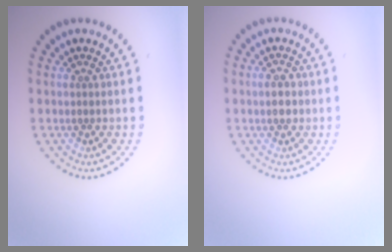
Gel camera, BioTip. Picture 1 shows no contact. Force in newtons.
{"total": 1.6, "press": 1.6, "slide": 0.1}